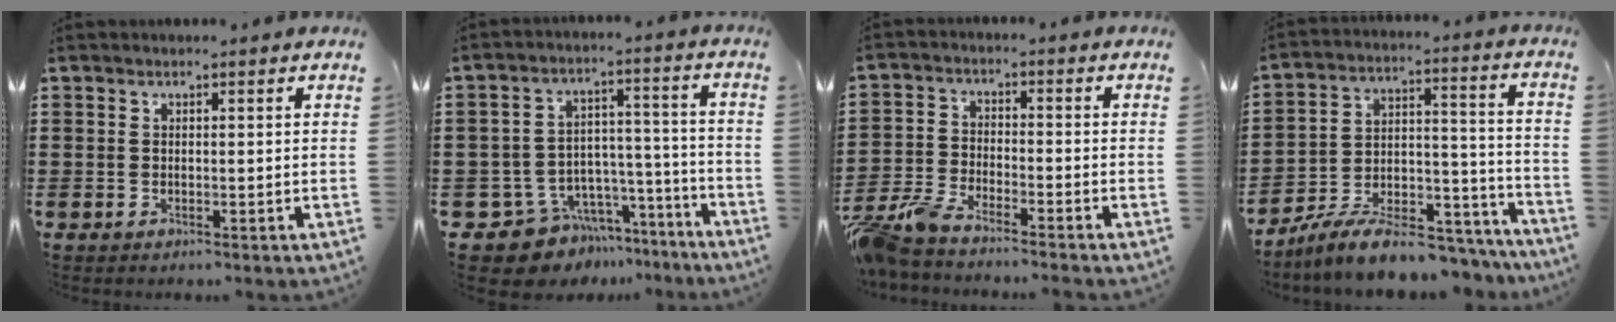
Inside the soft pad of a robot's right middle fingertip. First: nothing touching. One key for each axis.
{"total": 8.6, "fx": -7.5, "fy": 4.2, "fz": 0.7, "tx": -0.022, "ty": 0.023, "tz": -0.139}
{"total": 5.5, "fx": -5.1, "fy": 0.3, "fz": 2.0, "tx": -0.076, "ty": -0.016, "tz": -0.109}
{"total": 8.8, "fx": -7.8, "fy": 1.9, "fz": 3.6, "tx": -0.055, "ty": 0.022, "tz": -0.148}